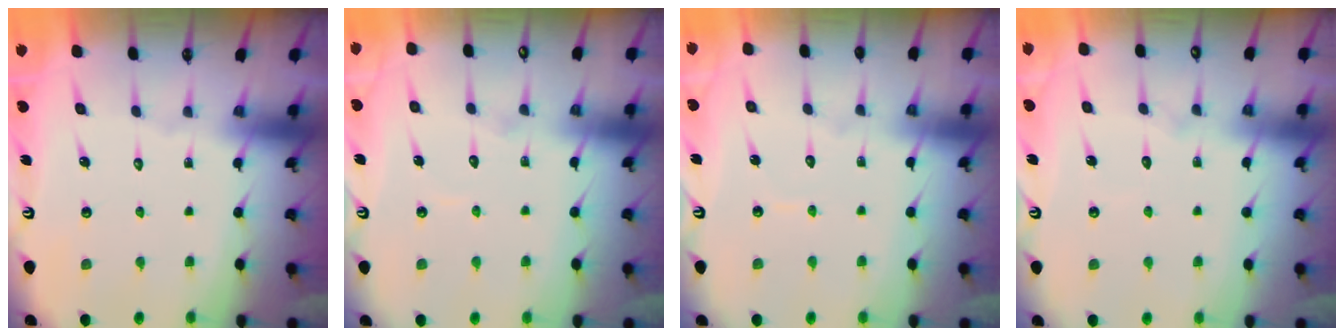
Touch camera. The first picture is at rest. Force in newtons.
{"total": 4.1, "press": 4.1, "slide": 0.3}
{"total": 3.5, "press": 3.5, "slide": 0.2}
{"total": 5.5, "press": 5.5, "slide": 0.5}